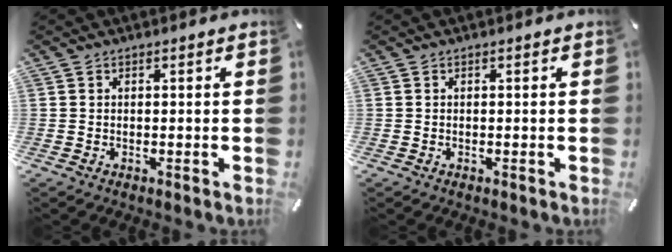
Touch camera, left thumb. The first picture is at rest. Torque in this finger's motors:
{"motor_torque": [-0.13, 0.03, 0.01, 0.07, 0.00]}